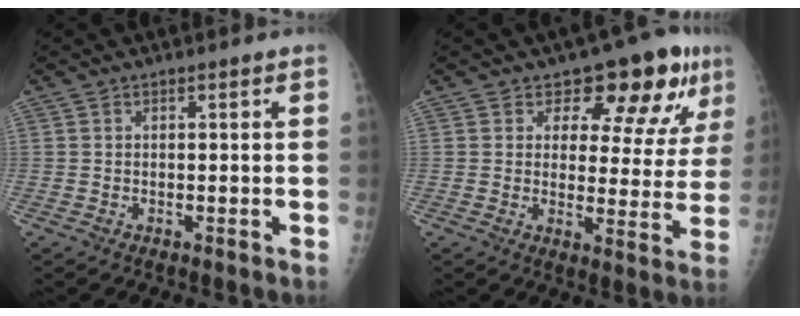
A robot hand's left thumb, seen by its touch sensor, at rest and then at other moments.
{"total": 12.7, "force": [8.0, 6.6, 7.4], "torque": [-0.041, -0.042, 0.099]}